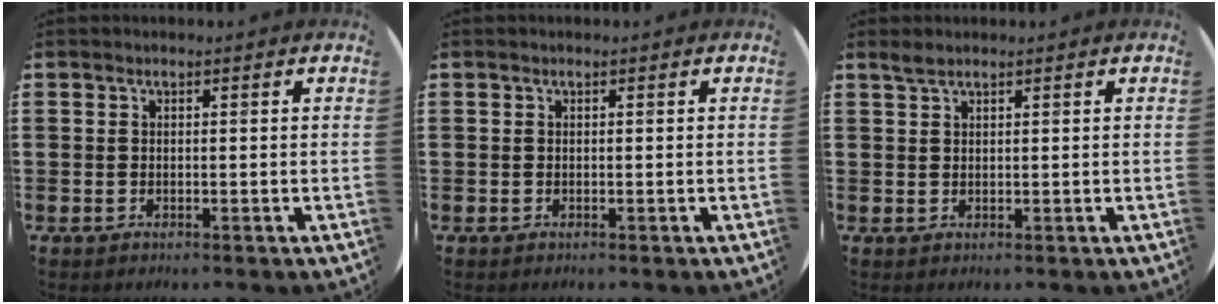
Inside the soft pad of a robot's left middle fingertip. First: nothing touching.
{"total": 0.0}
{"total": 1.2, "force": [1.1, 0.2, 0.4], "torque": [-0.010, 0.002, 0.021]}